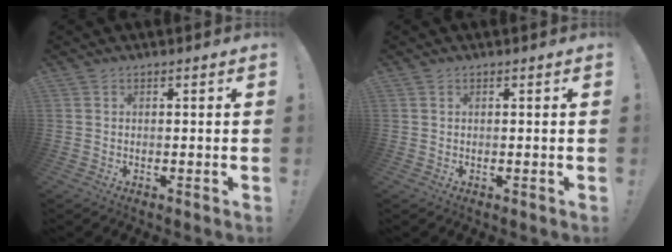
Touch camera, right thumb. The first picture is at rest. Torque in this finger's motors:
{"motor_torque": [-0.12, -0.01, 0.30, -0.23, 0.02]}